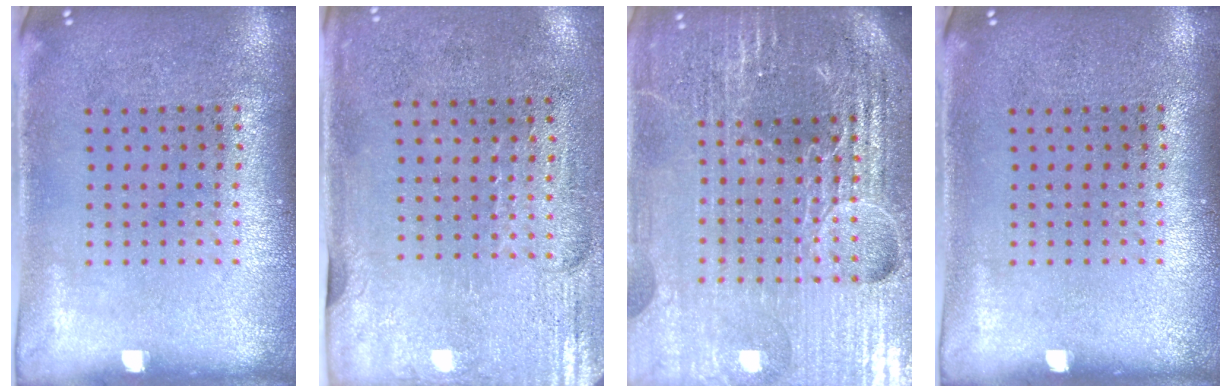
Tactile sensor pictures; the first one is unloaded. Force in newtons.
{"total": 2.9, "press": 2.5, "slide": 1.5}
{"total": 6.2, "press": 5.5, "slide": 2.9}
{"total": 0.0}